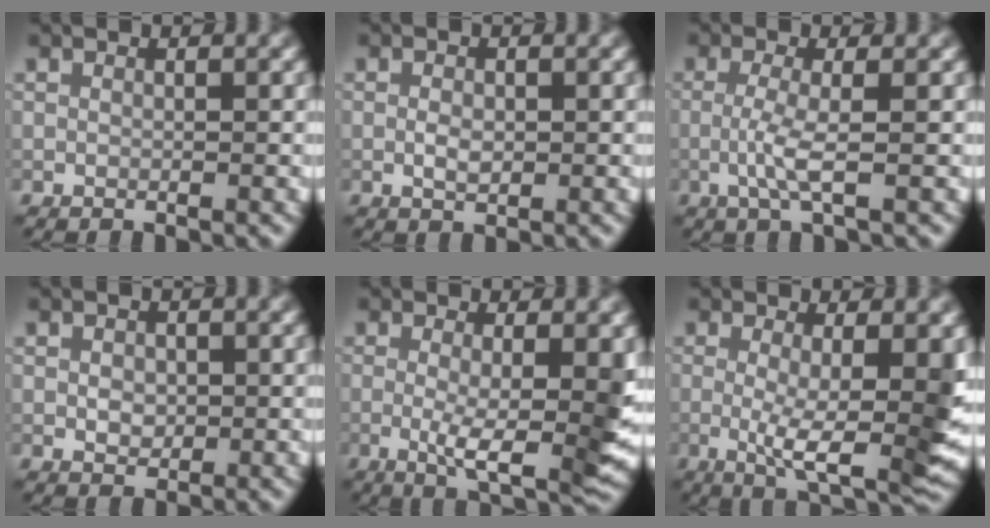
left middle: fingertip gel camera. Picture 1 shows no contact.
{"total": 1.6, "force": [-0.2, 1.0, 1.3], "torque": [-0.026, 0.000, -0.003]}
{"total": 2.7, "force": [-0.7, 0.3, 2.6], "torque": [-0.059, -0.002, -0.020]}
{"total": 1.6, "force": [0.0, 1.2, 1.0], "torque": [-0.019, -0.001, 0.000]}
{"total": 6.6, "force": [-0.6, 1.4, 6.4], "torque": [-0.102, -0.016, -0.008]}
{"total": 7.5, "force": [-0.5, 1.7, 7.3], "torque": [-0.113, -0.015, -0.007]}